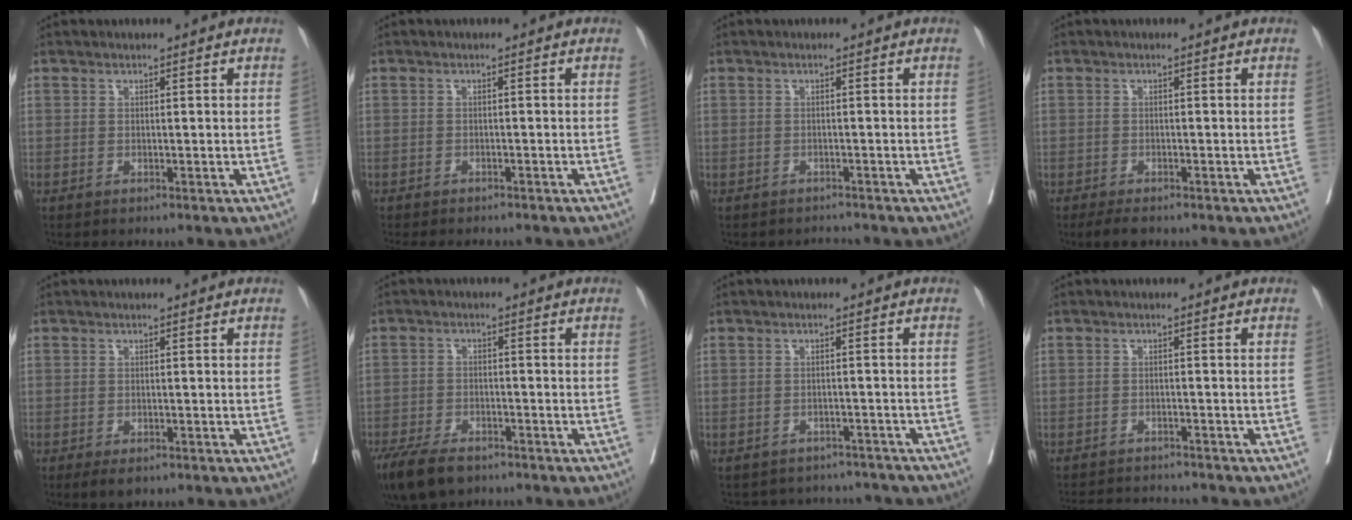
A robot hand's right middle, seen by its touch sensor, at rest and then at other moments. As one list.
[{"total": 6.5, "force": [-6.0, 1.2, 2.4], "torque": [-0.021, -0.003, -0.075]}, {"total": 1.2, "force": [-1.1, 0.1, -0.3], "torque": [0.004, -0.007, -0.016]}, {"total": 2.6, "force": [-2.0, 0.8, 1.5], "torque": [-0.021, -0.004, -0.028]}, {"total": 2.5, "force": [-1.6, 1.1, 1.5], "torque": [-0.018, -0.002, -0.019]}, {"total": 9.4, "force": [-7.0, 3.9, 5.0], "torque": [-0.093, -0.012, -0.116]}, {"total": 7.8, "force": [-7.5, 2.2, -0.1], "torque": [0.007, 0.024, -0.085]}, {"total": 6.5, "force": [-6.4, 0.1, 0.9], "torque": [-0.007, -0.001, -0.096]}]